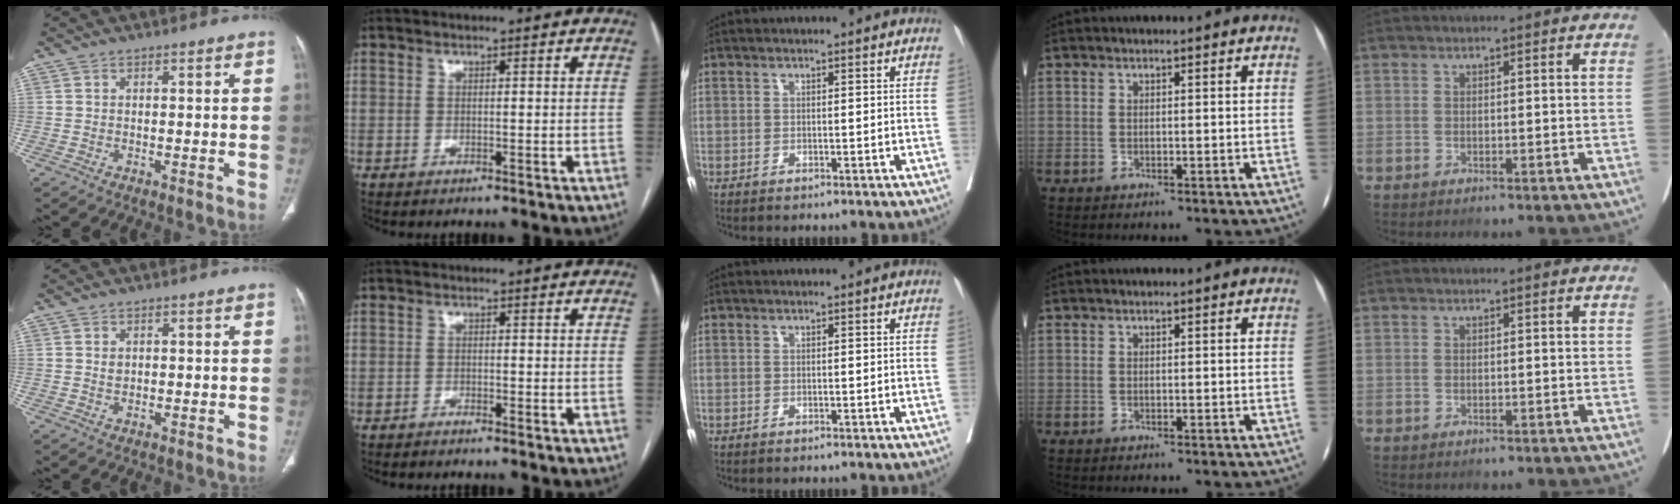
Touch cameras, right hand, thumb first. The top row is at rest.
{"thumb": {"total": 1.4, "force": [0.3, 1.1, 0.9], "torque": [-0.007, 0.002, 0.009]}, "index": {"total": 0.7, "force": [-0.7, -0.1, 0.2], "torque": [-0.004, 0.000, -0.014]}}